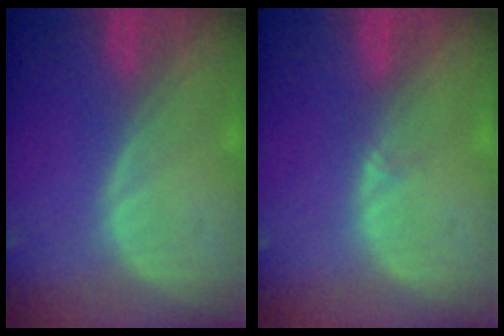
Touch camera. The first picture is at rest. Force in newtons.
{"total": 0.9, "press": 0.6, "slide": 0.7}